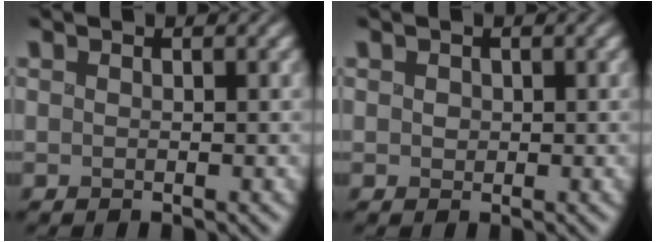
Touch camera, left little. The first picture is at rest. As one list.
[{"total": 0.7, "force": [0.0, 0.7, 0.2], "torque": [-0.002, 0.001, 0.000]}]